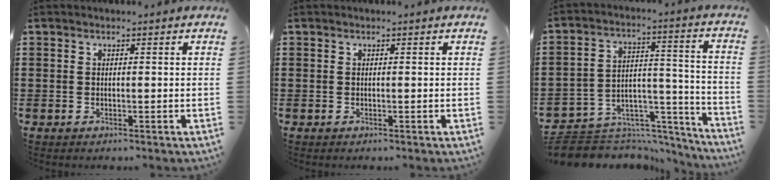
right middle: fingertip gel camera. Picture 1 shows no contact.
{"total": 0.0}
{"total": 7.0, "force": [-6.3, 3.0, 0.8], "torque": [-0.009, 0.018, -0.116]}